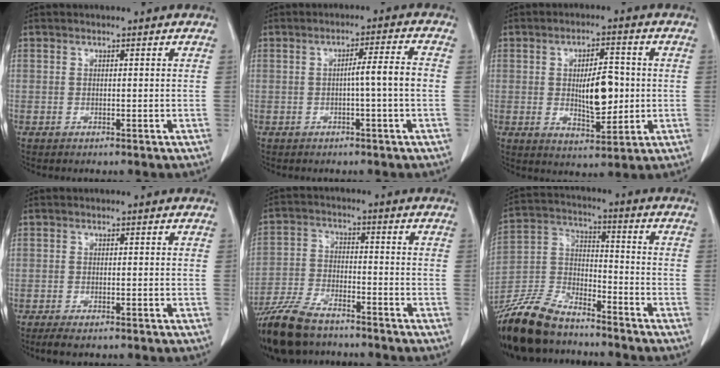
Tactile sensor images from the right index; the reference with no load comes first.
{"total": 4.4, "force": [-0.7, -0.7, 4.3], "torque": [-0.064, 0.009, -0.012]}
{"total": 8.4, "force": [0.1, 3.0, 7.8], "torque": [-0.127, -0.001, 0.006]}
{"total": 2.3, "force": [-1.8, 0.5, 1.3], "torque": [-0.025, -0.006, -0.029]}
{"total": 12.0, "force": [-9.7, 3.8, 5.9], "torque": [-0.120, -0.021, -0.177]}
{"total": 15.8, "force": [-13.5, 4.9, 6.4], "torque": [-0.136, 0.000, -0.256]}